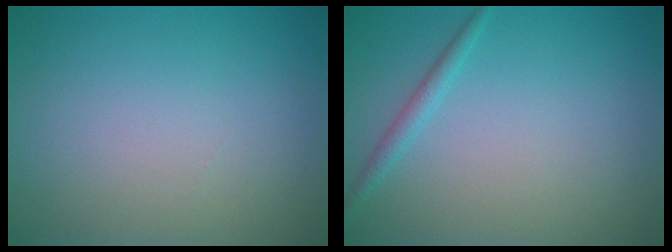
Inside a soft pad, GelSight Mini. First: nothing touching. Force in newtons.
{"total": 1.3, "press": 1.3, "slide": 0.0}